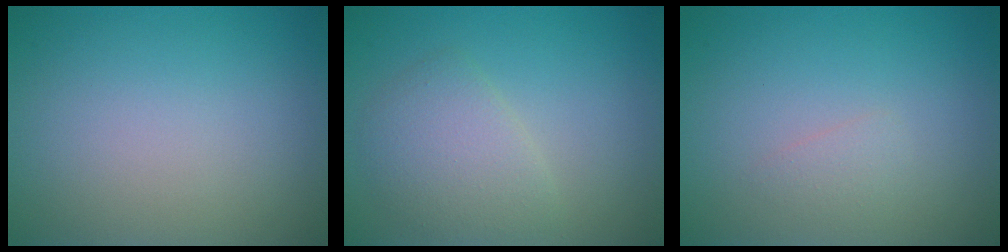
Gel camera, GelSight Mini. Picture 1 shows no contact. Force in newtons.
{"total": 3.3, "press": 3.3, "slide": 0.0}
{"total": 0.9, "press": 0.9, "slide": 0.1}